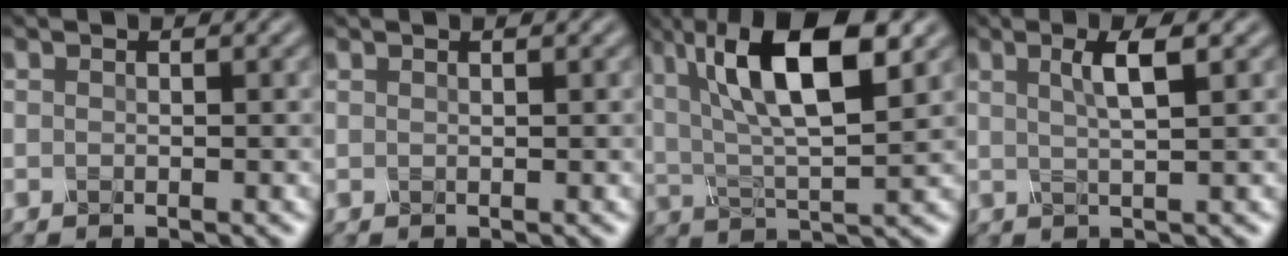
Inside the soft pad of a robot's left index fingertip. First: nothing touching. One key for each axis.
{"total": 0.0}
{"total": 10.9, "fx": 4.3, "fy": 3.3, "fz": 9.4, "tx": -0.164, "ty": 0.008, "tz": 0.069}
{"total": 3.1, "fx": 1.1, "fy": 0.7, "fz": 2.8, "tx": -0.040, "ty": 0.002, "tz": 0.014}